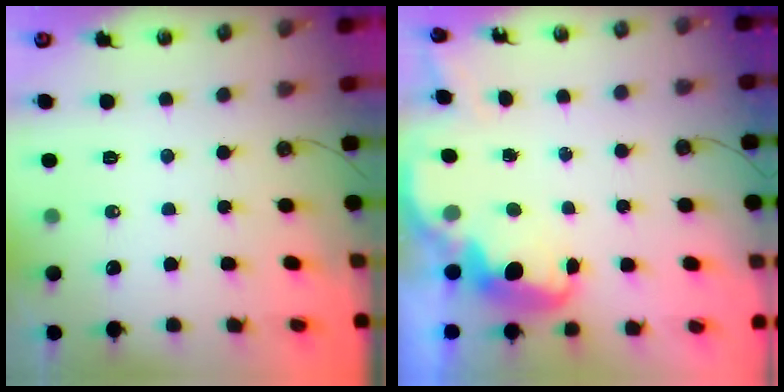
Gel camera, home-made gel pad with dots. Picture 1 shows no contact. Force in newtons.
{"total": 3.3, "press": 3.2, "slide": 0.5}